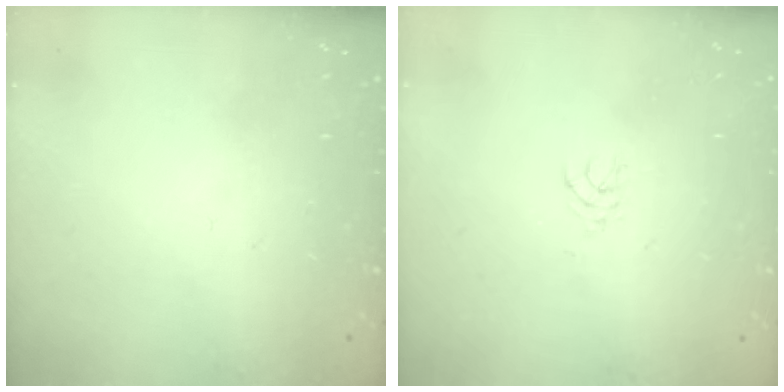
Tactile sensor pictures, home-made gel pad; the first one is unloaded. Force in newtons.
{"total": 2.5, "press": 2.4, "slide": 0.4}